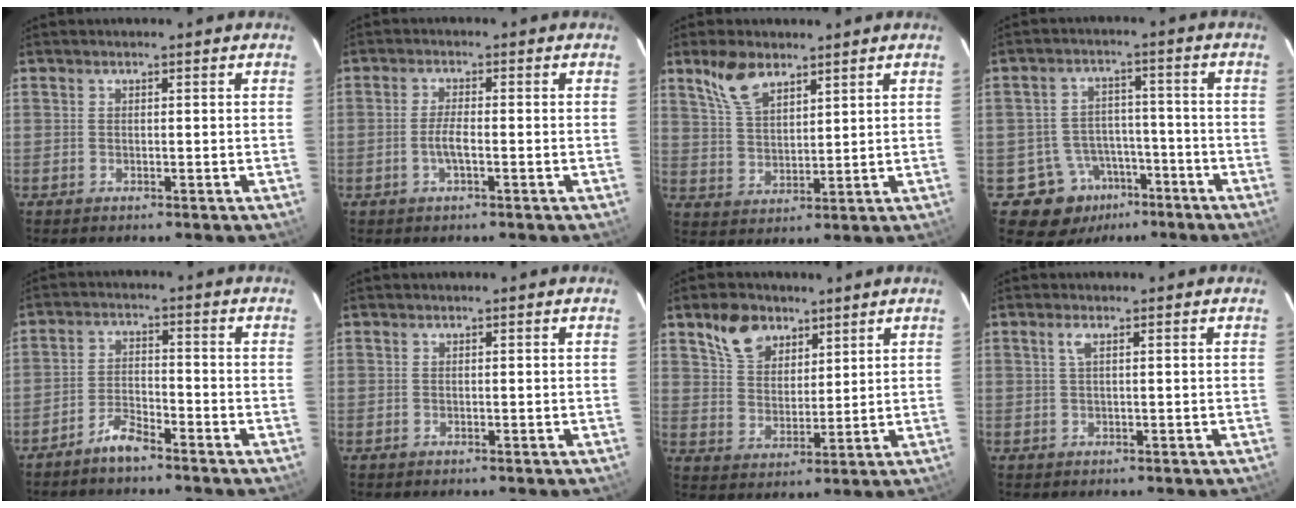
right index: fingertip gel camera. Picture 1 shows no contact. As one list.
[{"total": 2.8, "force": [-1.0, 0.4, 2.6], "torque": [-0.052, -0.003, -0.019]}, {"total": 7.8, "force": [5.5, 3.6, 4.3], "torque": [-0.084, 0.012, 0.114]}, {"total": 8.8, "force": [-5.2, 6.9, 1.5], "torque": [-0.037, 0.030, -0.064]}, {"total": 4.3, "force": [-3.7, 1.0, 1.9], "torque": [-0.054, 0.009, -0.073]}, {"total": 0.0}, {"total": 8.8, "force": [5.7, 5.4, 4.0], "torque": [-0.075, 0.022, 0.111]}, {"total": 1.4, "force": [0.5, -0.1, 1.3], "torque": [-0.026, 0.002, 0.008]}]